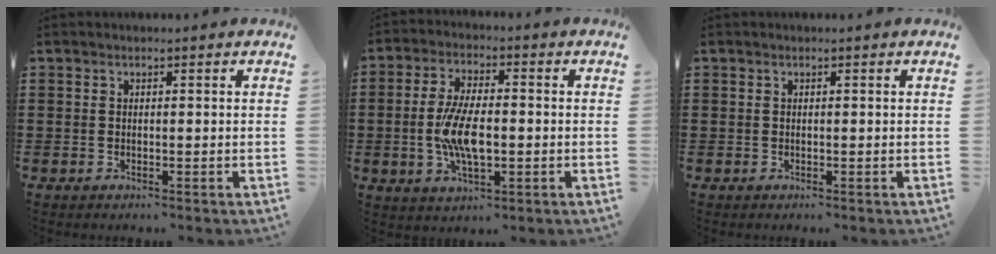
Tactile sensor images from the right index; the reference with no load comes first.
{"total": 8.4, "force": [-1.2, 3.4, 7.6], "torque": [-0.164, -0.004, -0.027]}
{"total": 0.0}